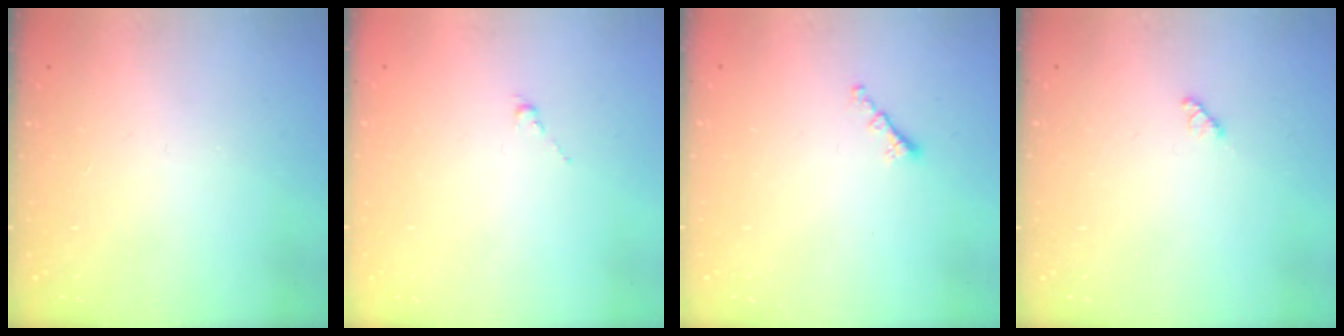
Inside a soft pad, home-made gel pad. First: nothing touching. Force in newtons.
{"total": 0.0}
{"total": 1.2, "press": 1.1, "slide": 0.5}
{"total": 2.9, "press": 2.9, "slide": 0.3}